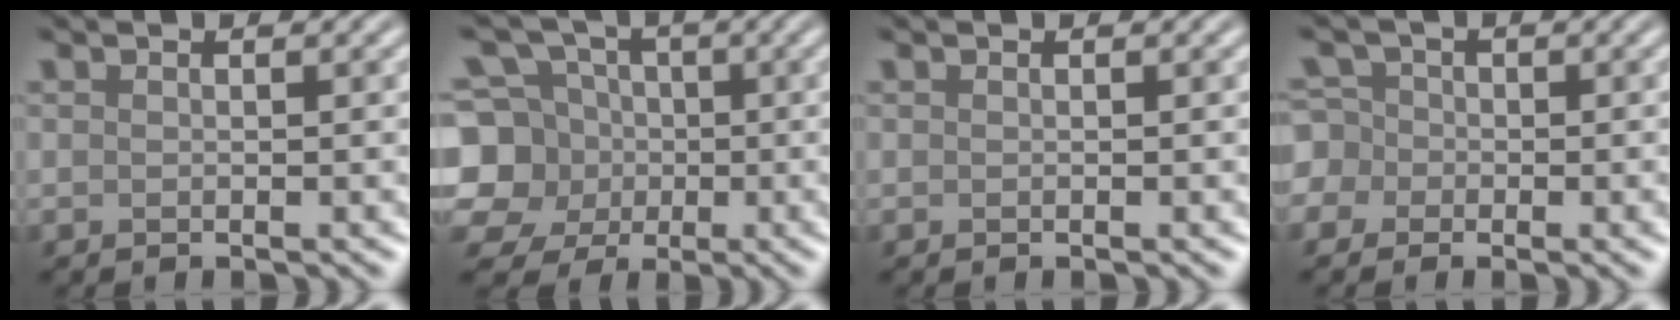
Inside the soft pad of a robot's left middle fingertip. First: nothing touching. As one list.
[{"total": 7.9, "force": [-0.6, 7.3, 2.8], "torque": [-0.070, 0.014, -0.042]}, {"total": 0.0}, {"total": 4.4, "force": [-1.5, 4.0, 1.0], "torque": [-0.009, 0.019, -0.056]}]